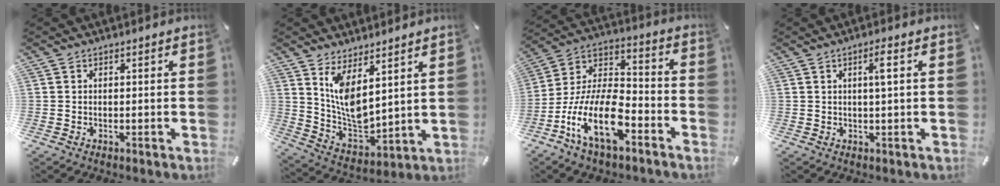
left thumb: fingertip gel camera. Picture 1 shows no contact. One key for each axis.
{"total": 9.5, "fx": 5.5, "fy": 4.5, "fz": 6.4, "tx": -0.123, "ty": -0.047, "tz": 0.103}
{"total": 18.1, "fx": -9.3, "fy": 8.6, "fz": 12.9, "tx": -0.278, "ty": 0.032, "tz": -0.166}
{"total": 3.9, "fx": 0.8, "fy": 0.2, "fz": 3.8, "tx": -0.075, "ty": -0.001, "tz": 0.011}